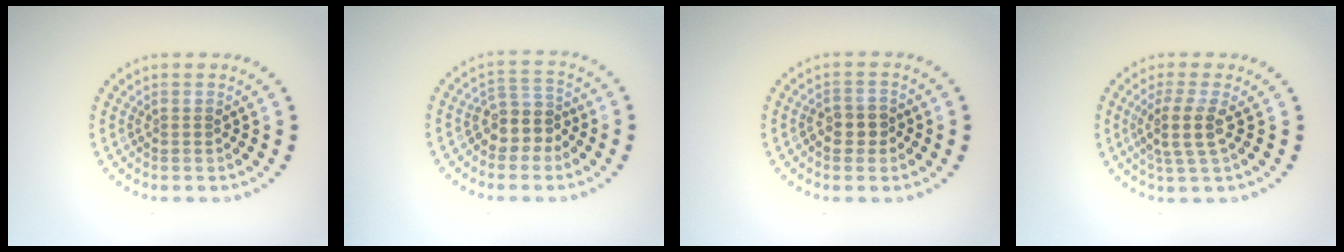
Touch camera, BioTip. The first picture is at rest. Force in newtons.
{"total": 3.1, "press": 2.6, "slide": 1.7}
{"total": 1.6, "press": 1.5, "slide": 0.4}
{"total": 2.8, "press": 2.3, "slide": 1.6}